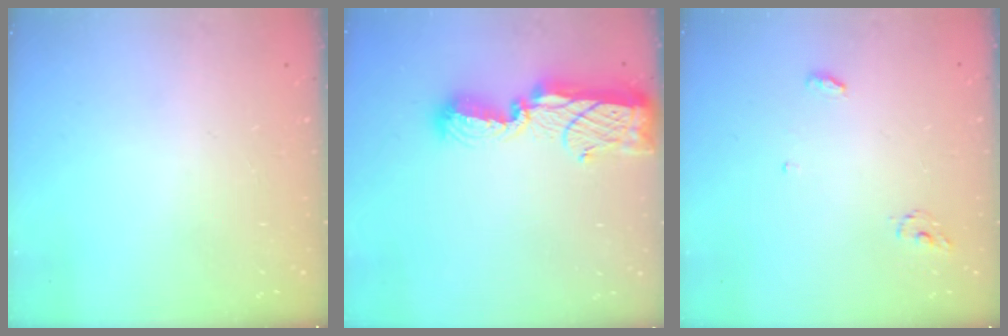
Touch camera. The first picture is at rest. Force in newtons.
{"total": 14.1, "press": 14.1, "slide": 0.7}
{"total": 3.6, "press": 3.5, "slide": 0.3}